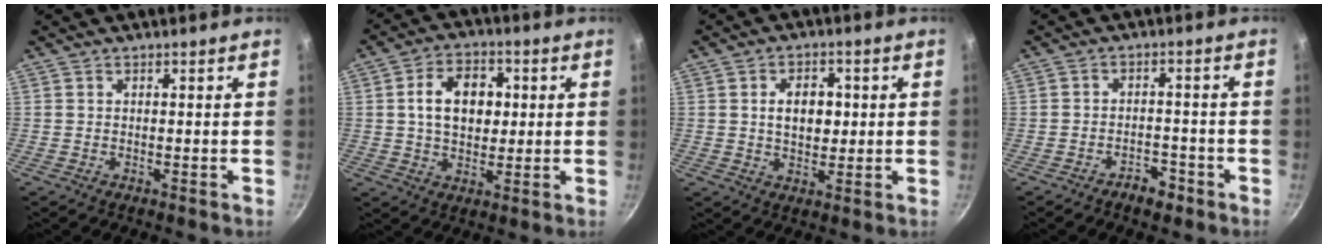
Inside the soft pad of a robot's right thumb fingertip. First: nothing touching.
{"total": 10.8, "force": [1.6, 7.5, 7.6], "torque": [-0.100, 0.008, 0.021]}
{"total": 6.9, "force": [0.9, 4.7, 5.0], "torque": [-0.055, 0.003, 0.013]}
{"total": 3.9, "force": [-2.9, 1.9, 1.7], "torque": [-0.010, 0.029, -0.038]}